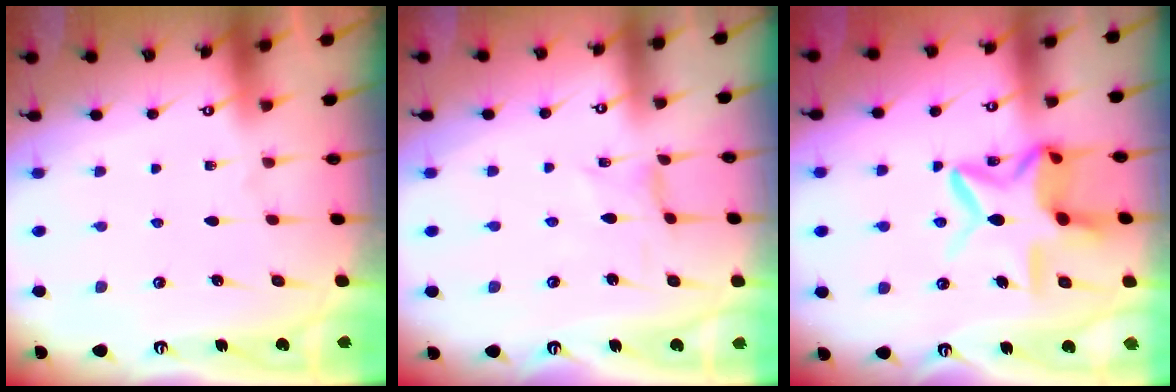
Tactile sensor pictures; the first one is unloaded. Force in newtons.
{"total": 0.0}
{"total": 13.5, "press": 13.5, "slide": 1.1}